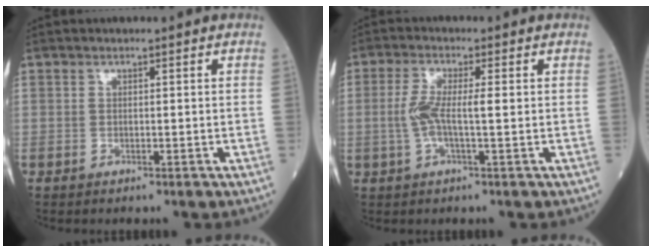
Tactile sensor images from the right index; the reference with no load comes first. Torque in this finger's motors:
{"motor_torque": [0.10, 0.07, 0.11, 0.06]}